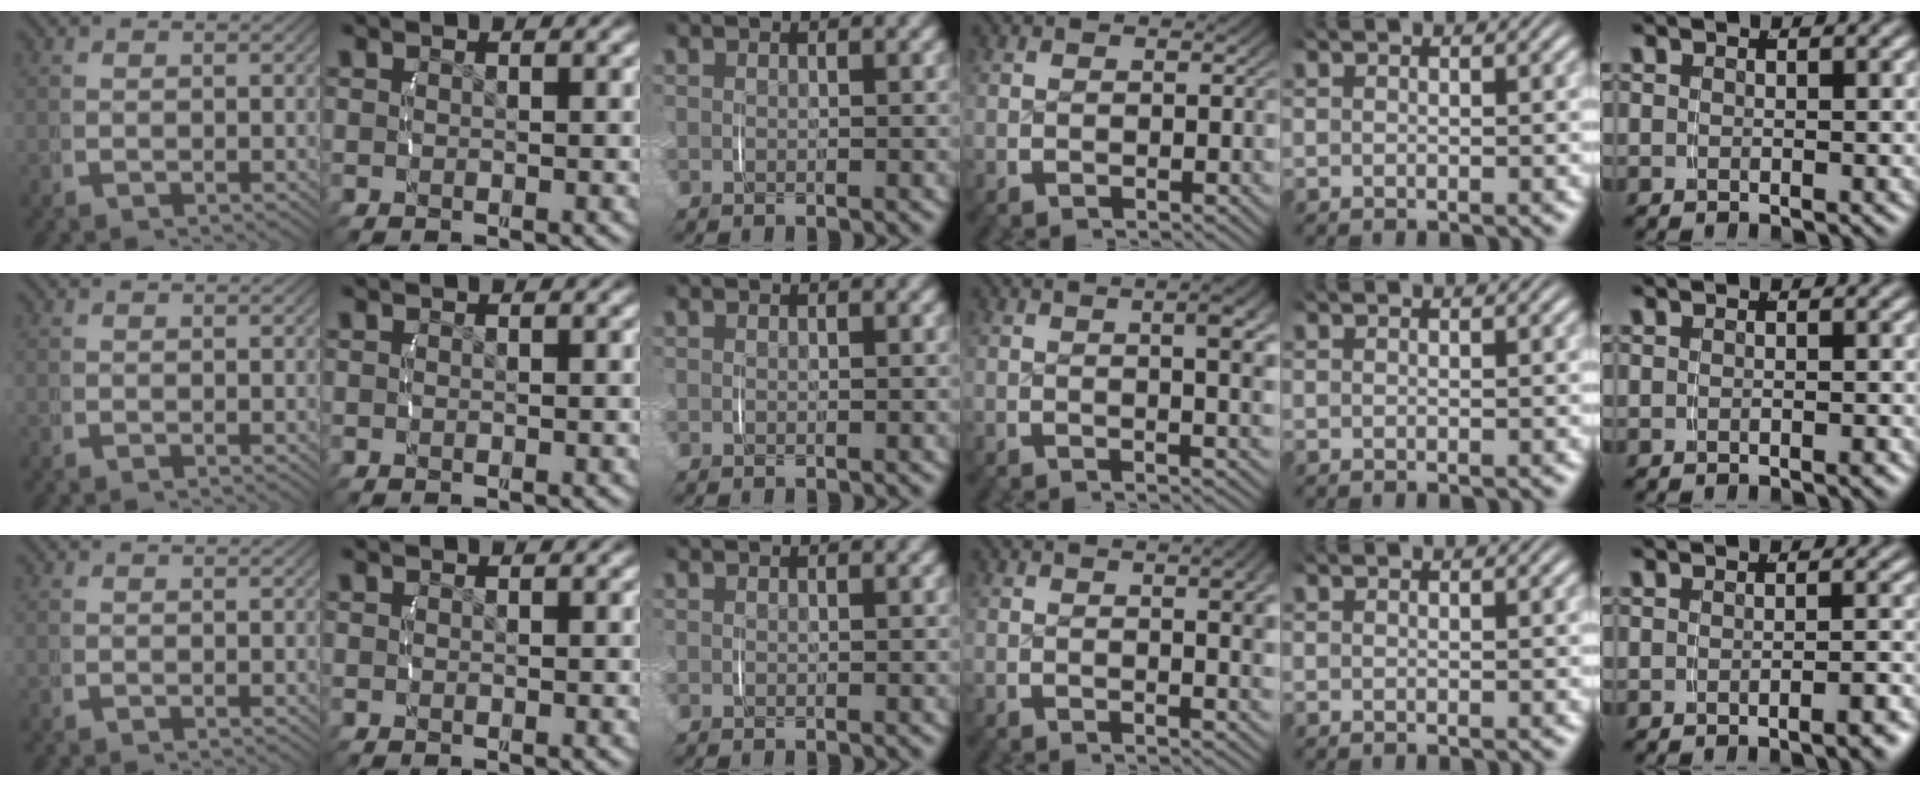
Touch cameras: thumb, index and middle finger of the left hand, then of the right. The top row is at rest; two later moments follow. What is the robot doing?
{"motion": "lift_and_place", "object": "string"}